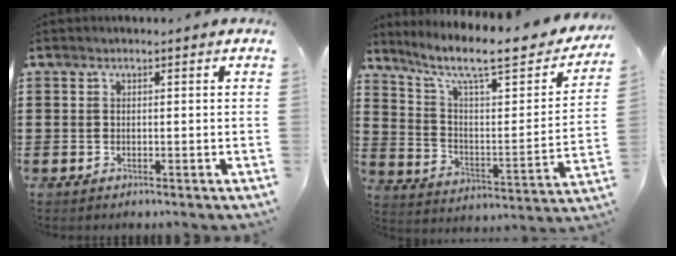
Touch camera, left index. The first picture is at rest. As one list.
[{"total": 10.3, "force": [7.9, 2.0, 6.4], "torque": [-0.130, -0.053, 0.125]}]